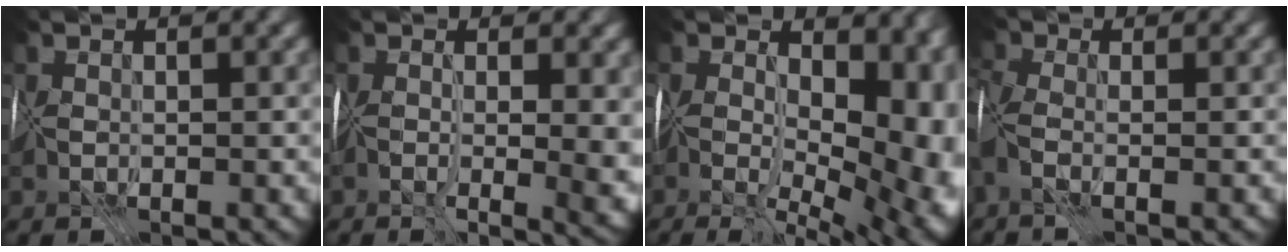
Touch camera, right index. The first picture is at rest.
{"total": 9.3, "force": [-0.4, 4.1, 8.3], "torque": [-0.102, -0.013, 0.021]}
{"total": 16.9, "force": [-1.6, 9.7, 13.7], "torque": [-0.151, -0.016, 0.006]}
{"total": 3.2, "force": [-1.2, 1.4, 2.6], "torque": [-0.066, 0.008, -0.021]}